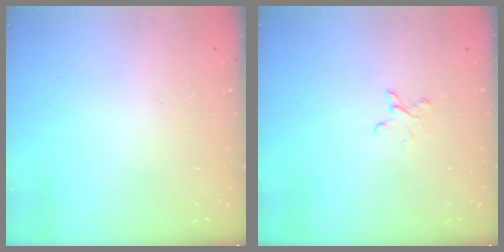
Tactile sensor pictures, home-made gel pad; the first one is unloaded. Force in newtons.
{"total": 2.6, "press": 2.6, "slide": 0.3}